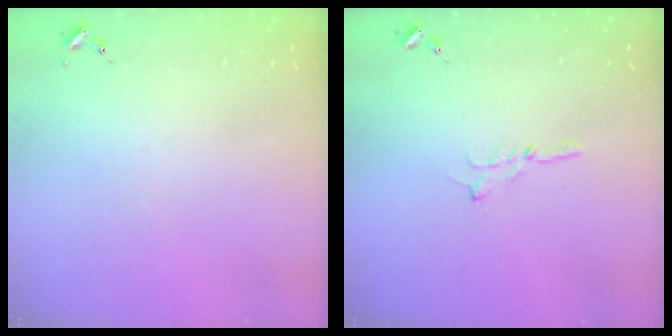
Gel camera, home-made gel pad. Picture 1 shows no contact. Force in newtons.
{"total": 1.8, "press": 1.8, "slide": 0.2}